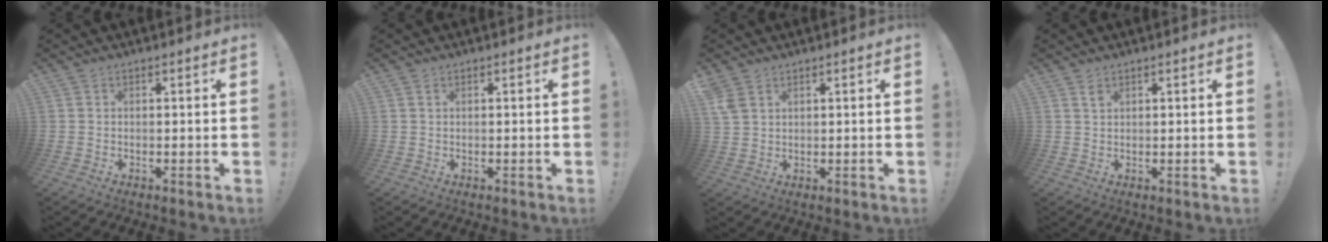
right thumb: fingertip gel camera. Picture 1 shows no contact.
{"total": 0.6, "force": [0.4, 0.2, 0.5], "torque": [-0.009, 0.001, 0.007]}
{"total": 4.3, "force": [2.6, 2.7, 2.1], "torque": [-0.040, -0.006, 0.053]}
{"total": 1.4, "force": [1.0, 0.6, 0.8], "torque": [0.000, -0.007, 0.016]}